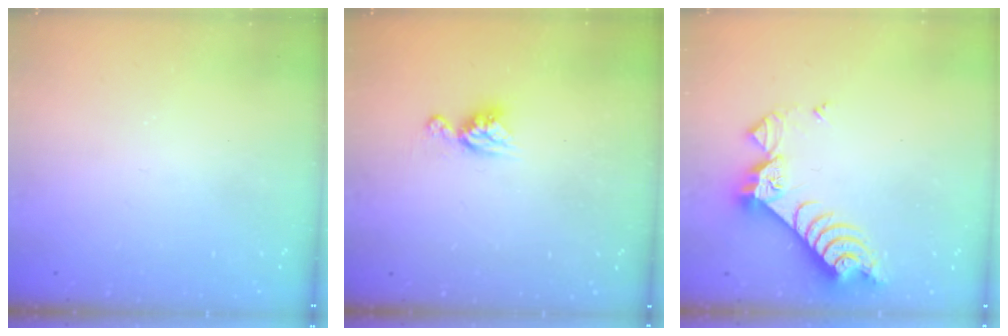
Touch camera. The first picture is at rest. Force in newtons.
{"total": 8.0, "press": 7.9, "slide": 0.7}
{"total": 8.4, "press": 8.4, "slide": 1.0}